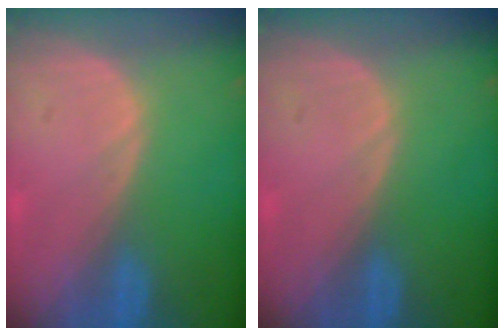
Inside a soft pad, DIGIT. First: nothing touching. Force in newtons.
{"total": 0.0}